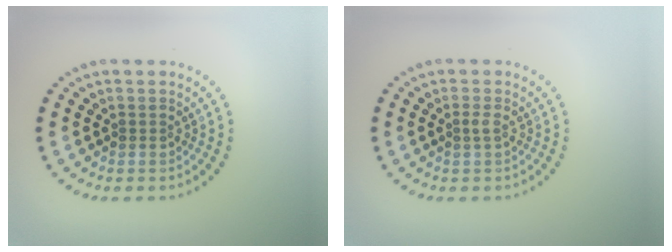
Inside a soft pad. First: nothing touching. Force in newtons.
{"total": 0.6, "press": 0.5, "slide": 0.3}